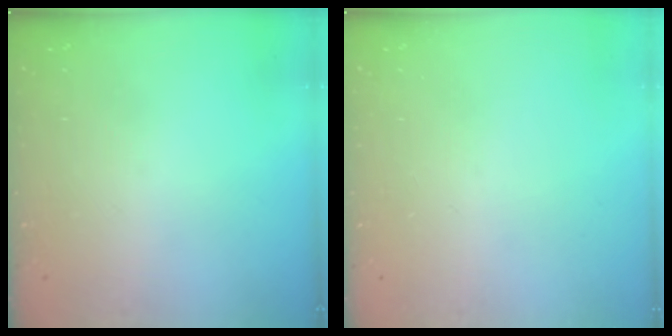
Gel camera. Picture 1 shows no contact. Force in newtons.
{"total": 0.0}